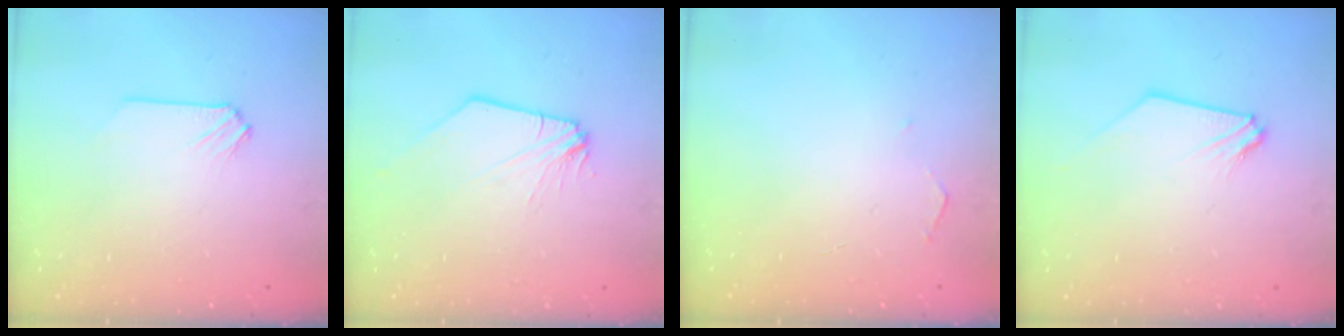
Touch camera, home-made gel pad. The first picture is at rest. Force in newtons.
{"total": 0.0}
{"total": 2.8, "press": 2.8, "slide": 0.4}
{"total": 0.7, "press": 0.7, "slide": 0.2}